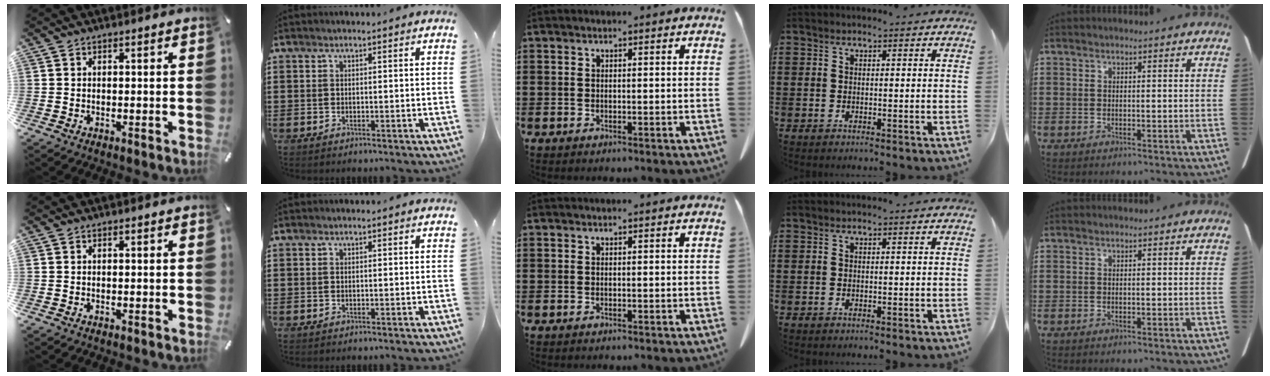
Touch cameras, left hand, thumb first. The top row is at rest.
{}